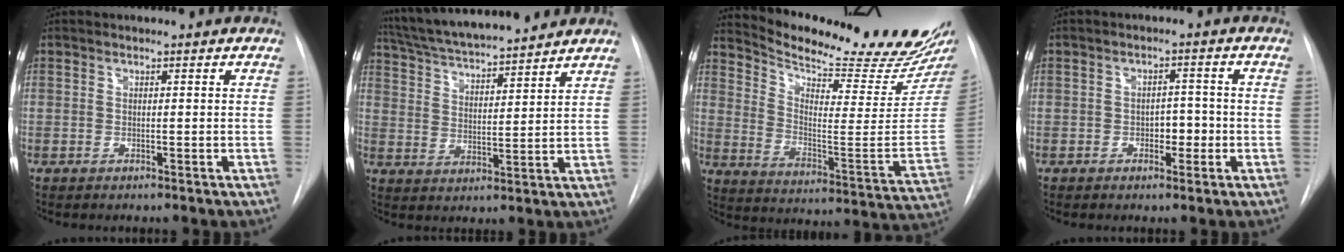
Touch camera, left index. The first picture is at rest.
{"total": 16.1, "force": [14.4, 1.5, 7.1], "torque": [-0.126, 0.016, 0.238]}
{"total": 25.8, "force": [23.5, 1.8, 10.6], "torque": [-0.168, -0.119, 0.313]}
{"total": 3.0, "force": [-1.4, 1.7, 2.0], "torque": [-0.020, 0.001, -0.019]}